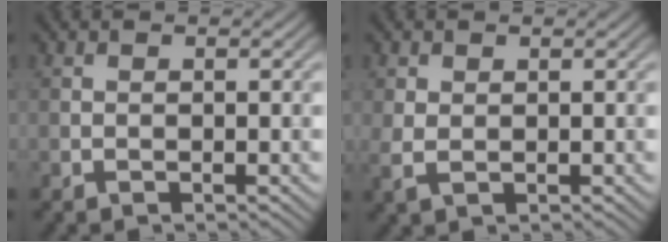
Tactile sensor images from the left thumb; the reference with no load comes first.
{"total": 2.2, "force": [0.6, 1.6, 1.4], "torque": [-0.039, 0.000, 0.013]}